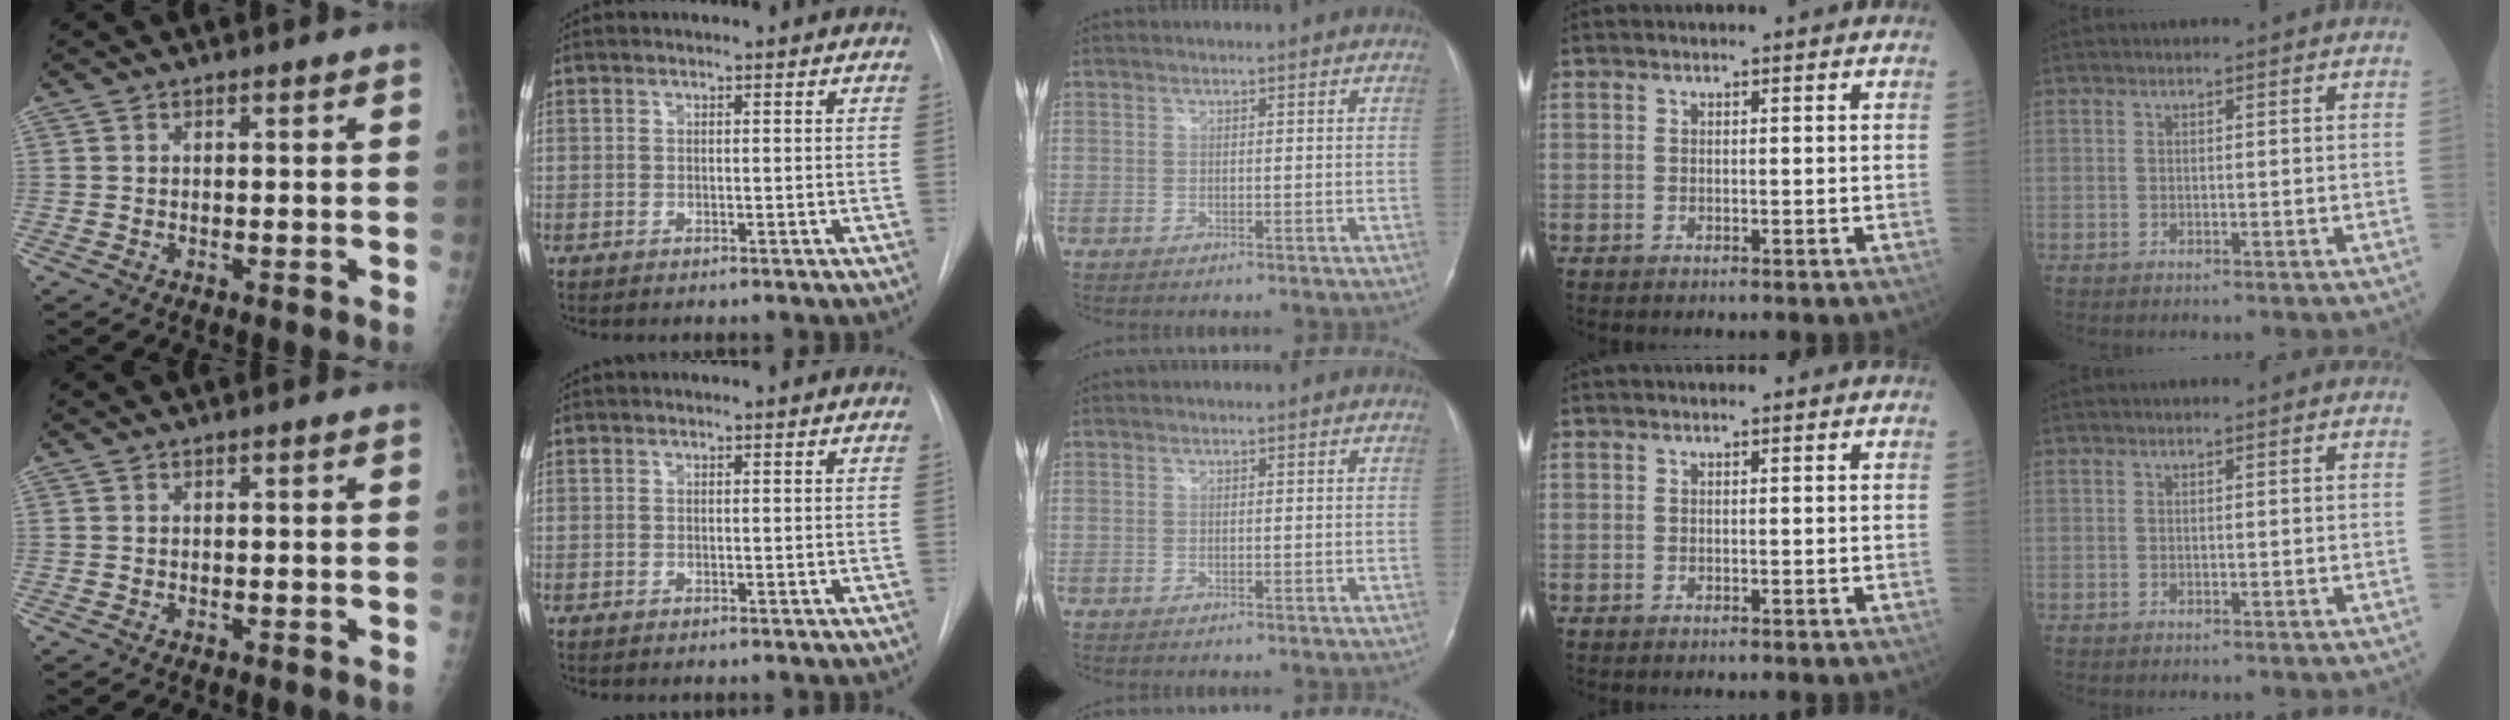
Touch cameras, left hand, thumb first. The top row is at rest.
{}